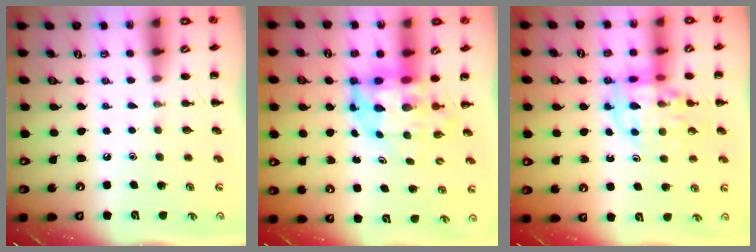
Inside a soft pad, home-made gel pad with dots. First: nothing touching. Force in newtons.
{"total": 6.3, "press": 6.0, "slide": 1.8}
{"total": 14.0, "press": 13.6, "slide": 3.0}